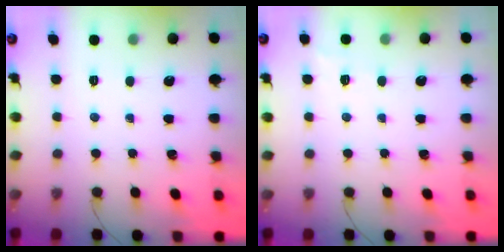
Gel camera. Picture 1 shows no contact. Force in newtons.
{"total": 5.8, "press": 5.6, "slide": 1.5}